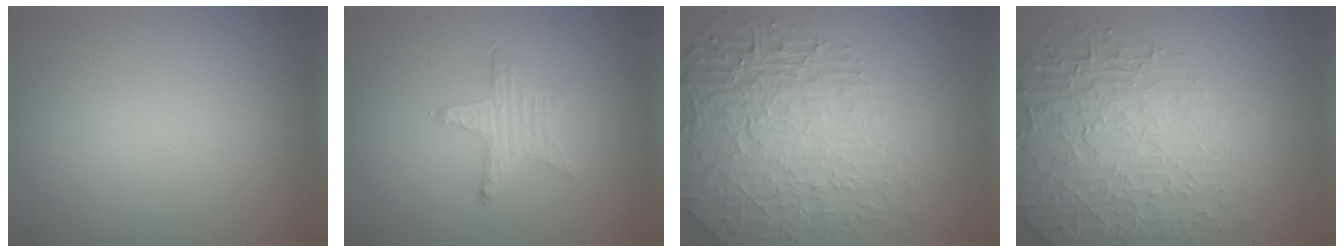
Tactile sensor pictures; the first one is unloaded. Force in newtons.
{"total": 1.2, "press": 1.2, "slide": 0.1}
{"total": 8.7, "press": 5.9, "slide": 6.4}
{"total": 5.3, "press": 4.7, "slide": 2.5}